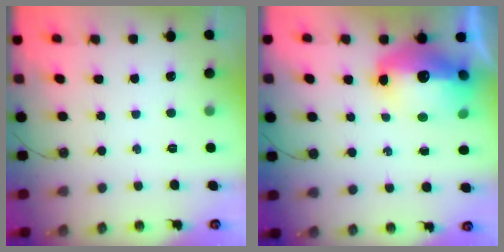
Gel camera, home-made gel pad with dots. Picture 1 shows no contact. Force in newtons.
{"total": 17.9, "press": 17.8, "slide": 1.8}